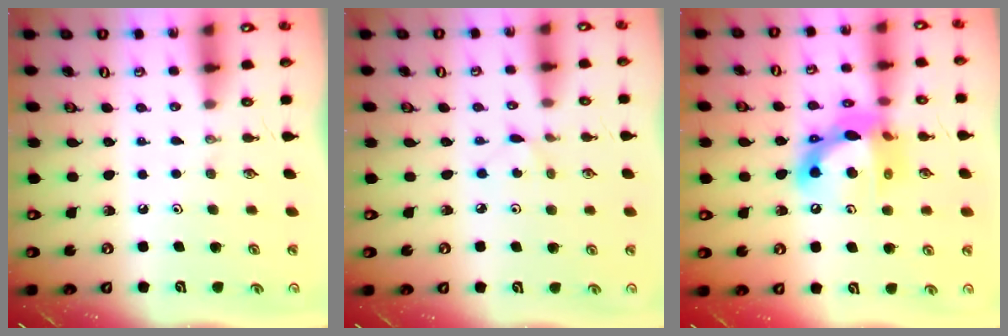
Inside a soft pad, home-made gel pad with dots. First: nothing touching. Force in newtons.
{"total": 2.5, "press": 2.5, "slide": 0.3}
{"total": 15.4, "press": 15.3, "slide": 1.5}